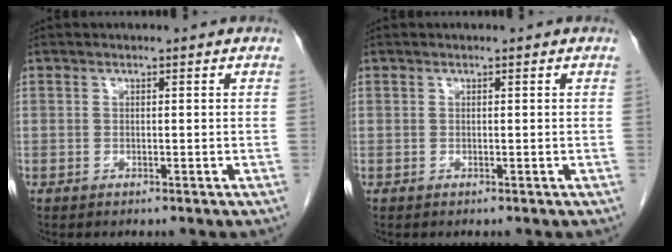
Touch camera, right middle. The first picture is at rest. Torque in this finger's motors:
{"motor_torque": [0.00, 0.00, 0.00, -0.01]}